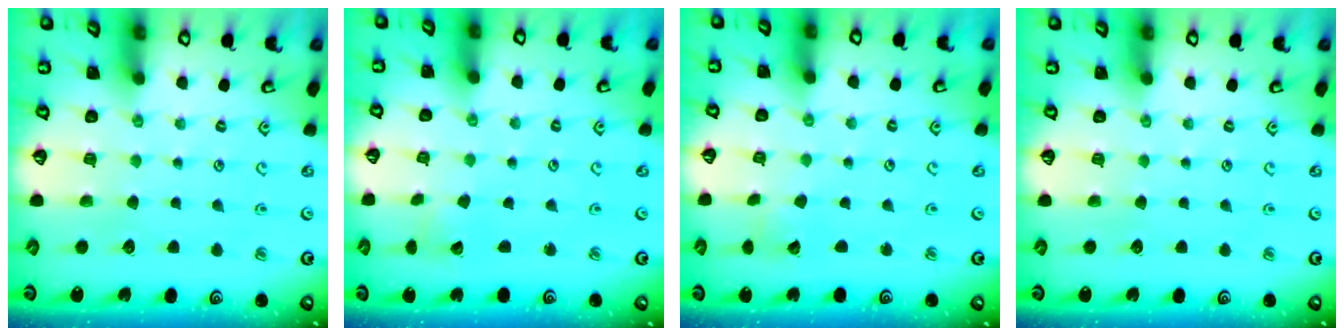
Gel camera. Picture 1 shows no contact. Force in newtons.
{"total": 2.2, "press": 2.2, "slide": 0.2}
{"total": 1.4, "press": 1.4, "slide": 0.1}
{"total": 0.0}